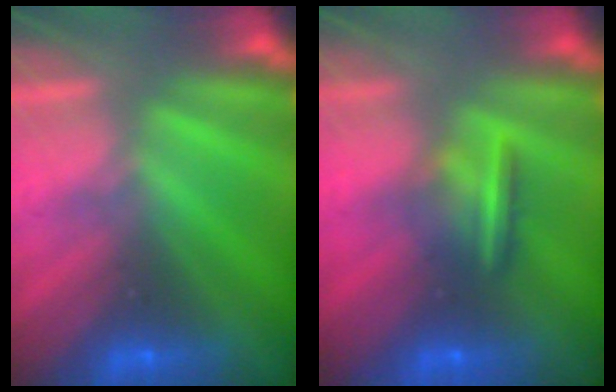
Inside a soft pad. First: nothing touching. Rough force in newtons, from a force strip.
{"total": 7.2}